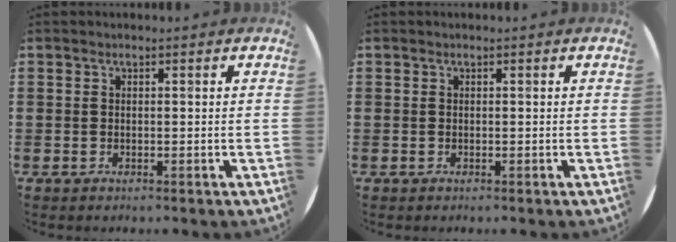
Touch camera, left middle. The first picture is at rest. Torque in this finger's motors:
{"motor_torque": [-0.12, 0.01, 0.03, 0.00]}